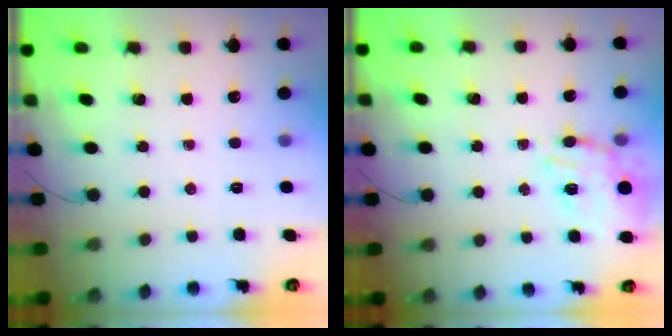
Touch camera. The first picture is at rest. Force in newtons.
{"total": 14.5, "press": 14.2, "slide": 3.1}